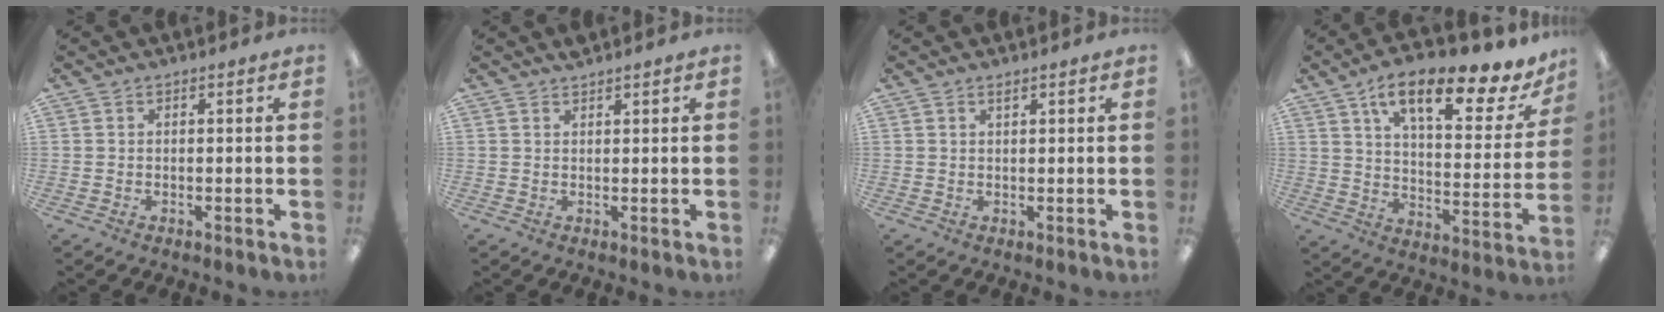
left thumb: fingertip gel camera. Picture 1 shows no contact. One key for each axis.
{"total": 1.2, "fx": 1.2, "fy": 0.0, "fz": 0.2, "tx": -0.006, "ty": -0.001, "tz": 0.023}
{"total": 1.1, "fx": 0.9, "fy": 0.1, "fz": 0.6, "tx": -0.013, "ty": 0.000, "tz": 0.016}
{"total": 17.8, "fx": 11.5, "fy": 5.7, "fz": 12.3, "tx": -0.187, "ty": -0.068, "tz": 0.184}